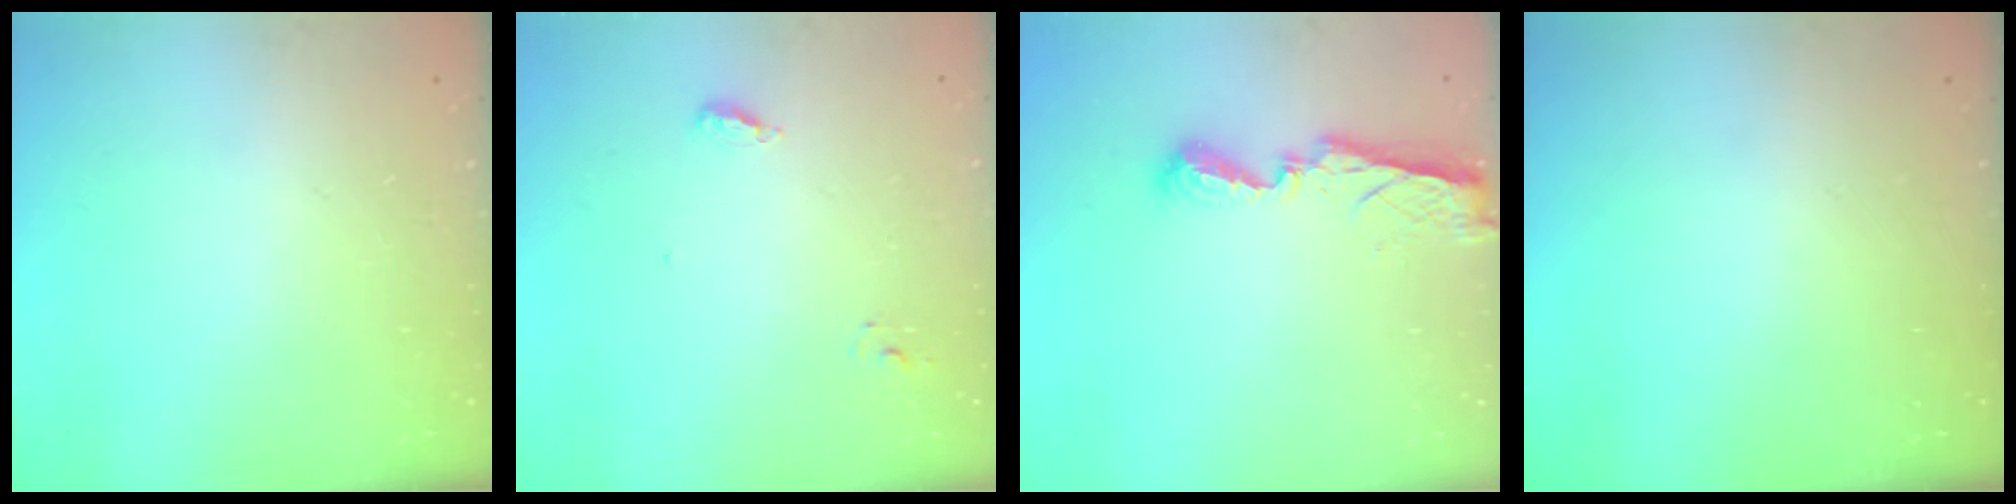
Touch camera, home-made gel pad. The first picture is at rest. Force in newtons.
{"total": 5.9, "press": 5.9, "slide": 0.3}
{"total": 7.8, "press": 7.8, "slide": 0.5}
{"total": 0.0}